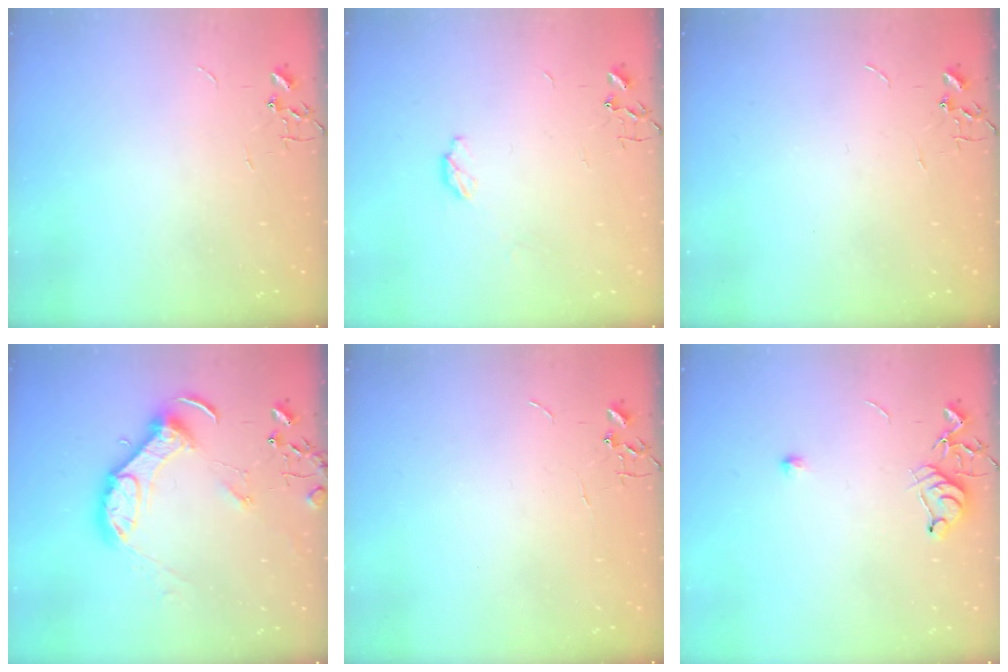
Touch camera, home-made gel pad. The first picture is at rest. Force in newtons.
{"total": 4.2, "press": 4.2, "slide": 0.4}
{"total": 0.0}
{"total": 12.9, "press": 12.8, "slide": 1.1}
{"total": 0.0}
{"total": 7.1, "press": 7.0, "slide": 1.0}